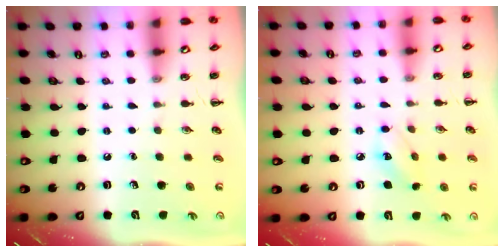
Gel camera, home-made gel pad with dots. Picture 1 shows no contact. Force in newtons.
{"total": 5.9, "press": 5.8, "slide": 1.1}